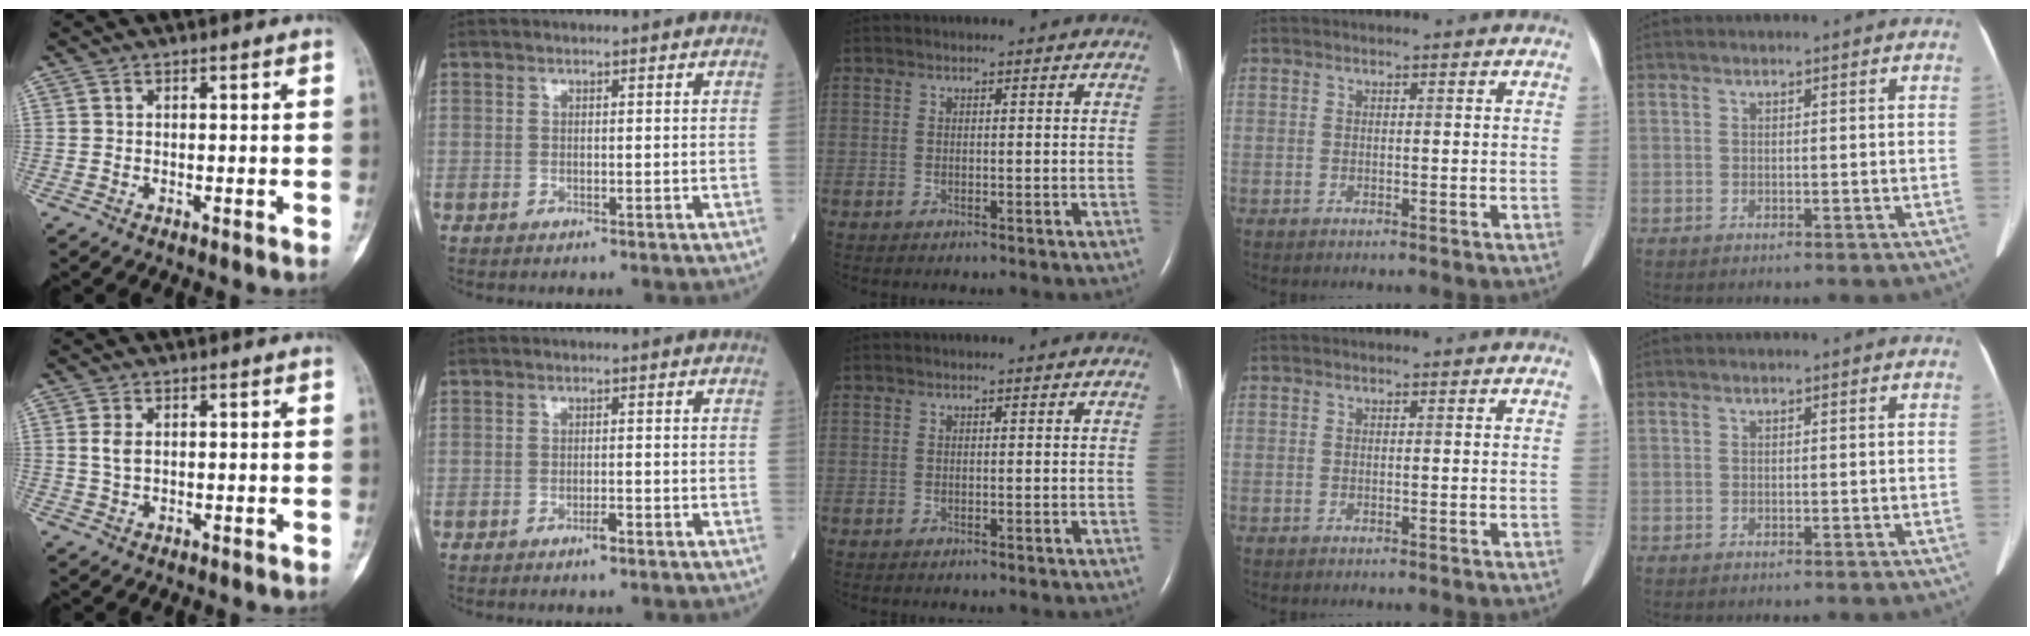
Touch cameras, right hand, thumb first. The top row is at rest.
{"thumb": {"total": 2.3, "force": [0.5, 1.3, 1.8], "torque": [-0.038, 0.003, 0.011]}, "index": {"total": 1.3, "force": [-0.9, 0.2, 0.9], "torque": [-0.017, 0.000, -0.016]}}